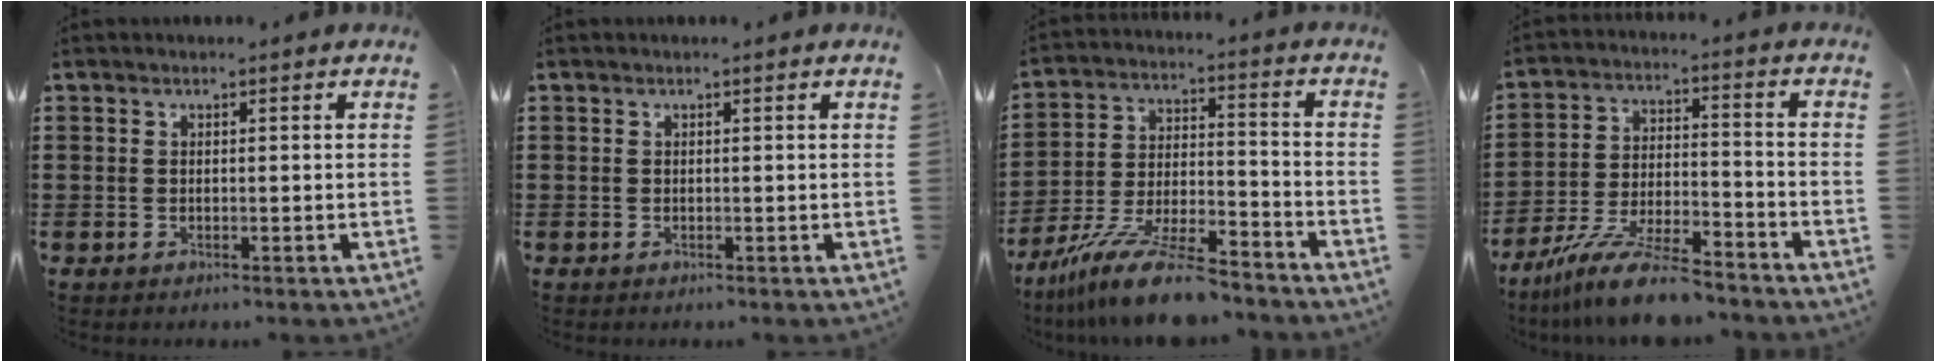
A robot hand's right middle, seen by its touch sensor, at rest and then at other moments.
{"total": 0.0}
{"total": 13.1, "force": [-10.9, 1.7, 7.0], "torque": [-0.127, 0.029, -0.204]}
{"total": 11.1, "force": [-9.5, 1.4, 5.6], "torque": [-0.110, 0.020, -0.184]}